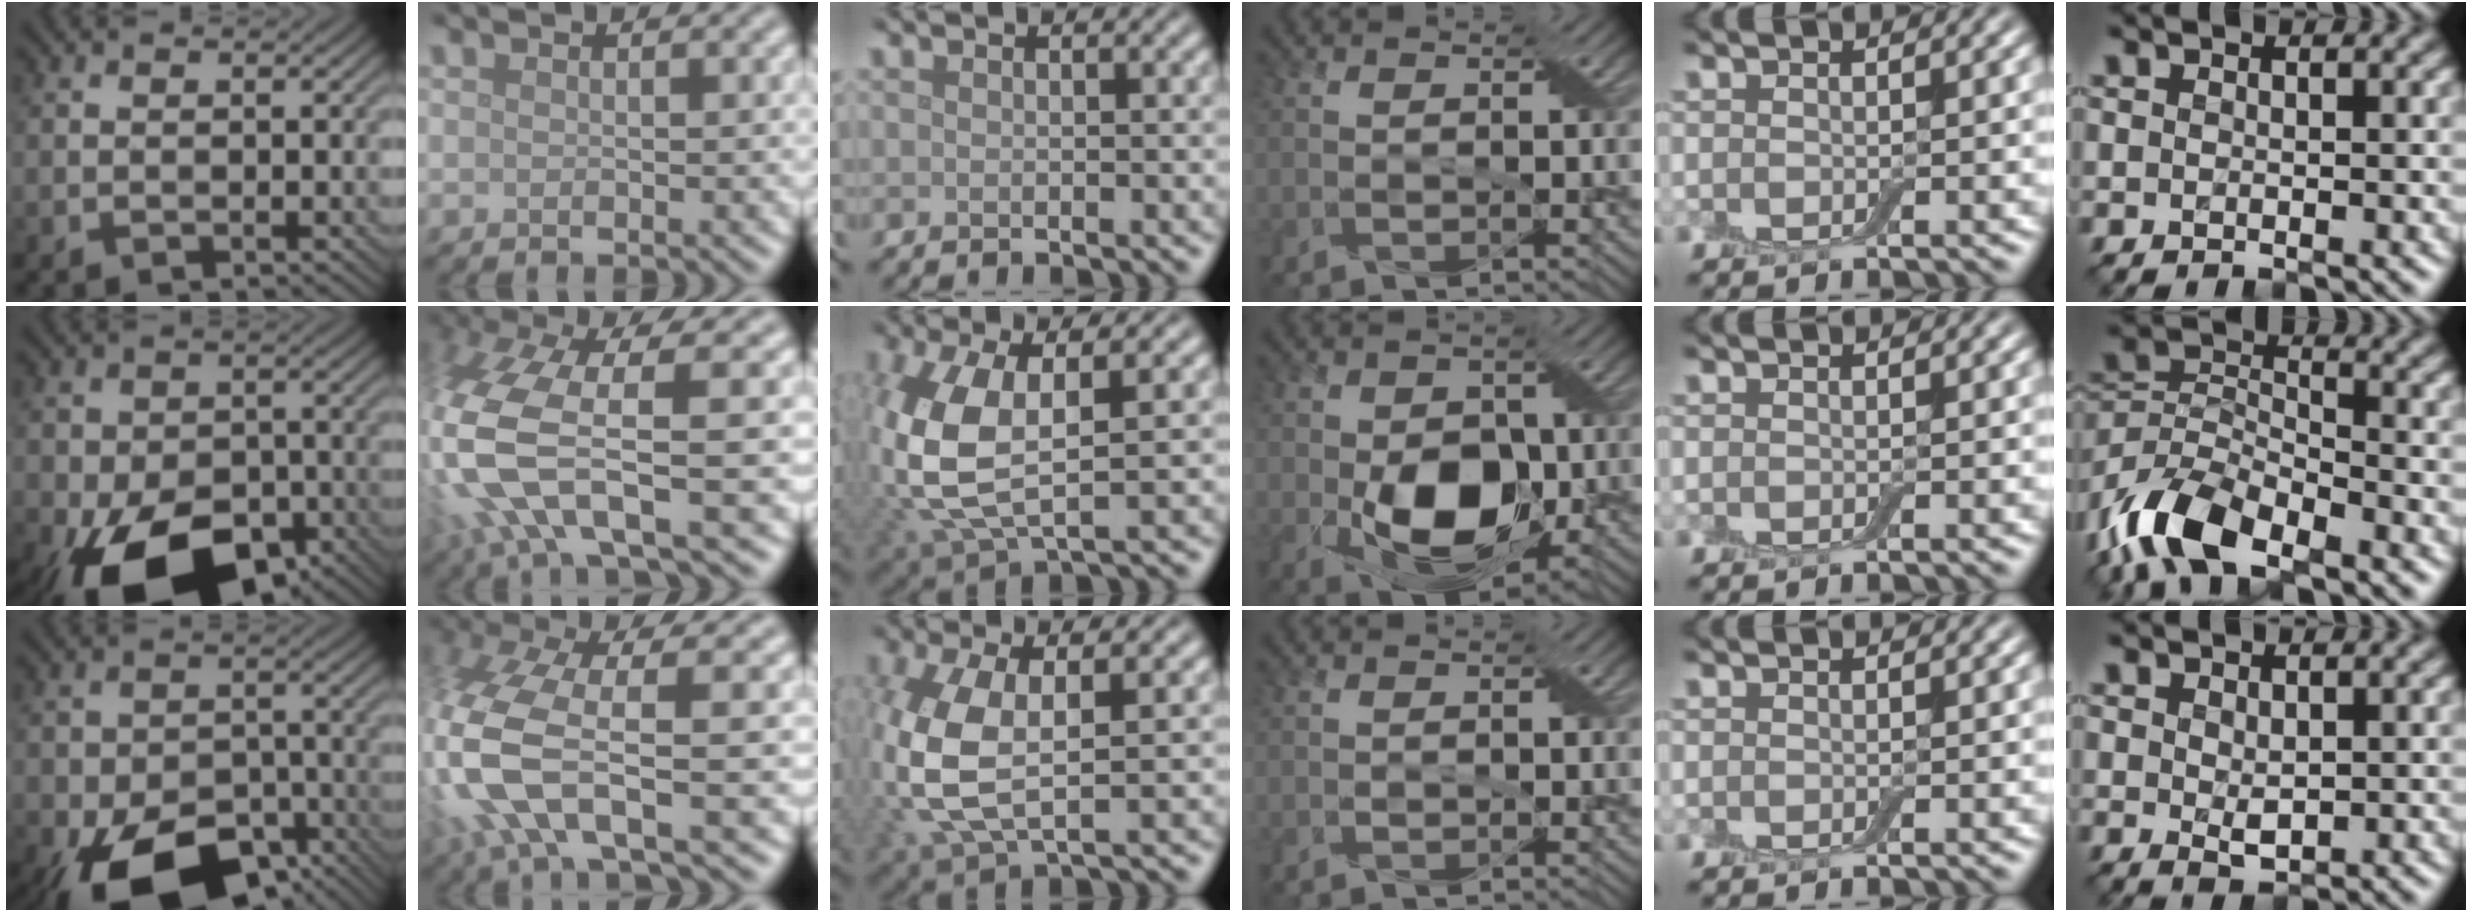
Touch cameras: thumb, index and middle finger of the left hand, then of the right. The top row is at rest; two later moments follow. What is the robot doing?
{"motion": "extract", "object": "airpods case & airpods"}